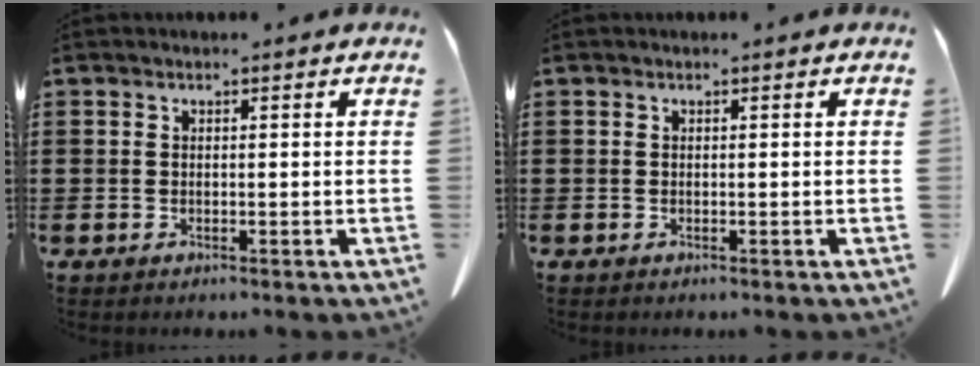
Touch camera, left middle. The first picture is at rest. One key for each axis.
{"total": 0.0}